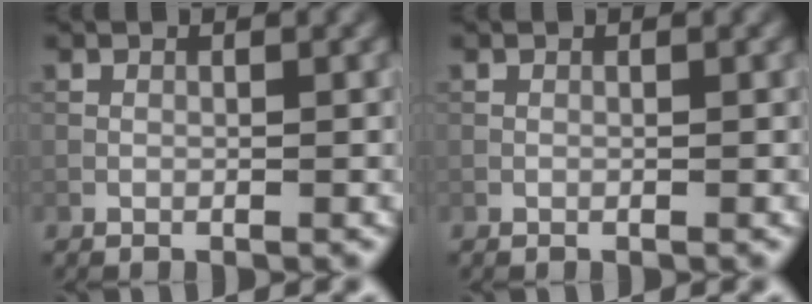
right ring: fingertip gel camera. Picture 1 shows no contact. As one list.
[{"total": 0.0}]